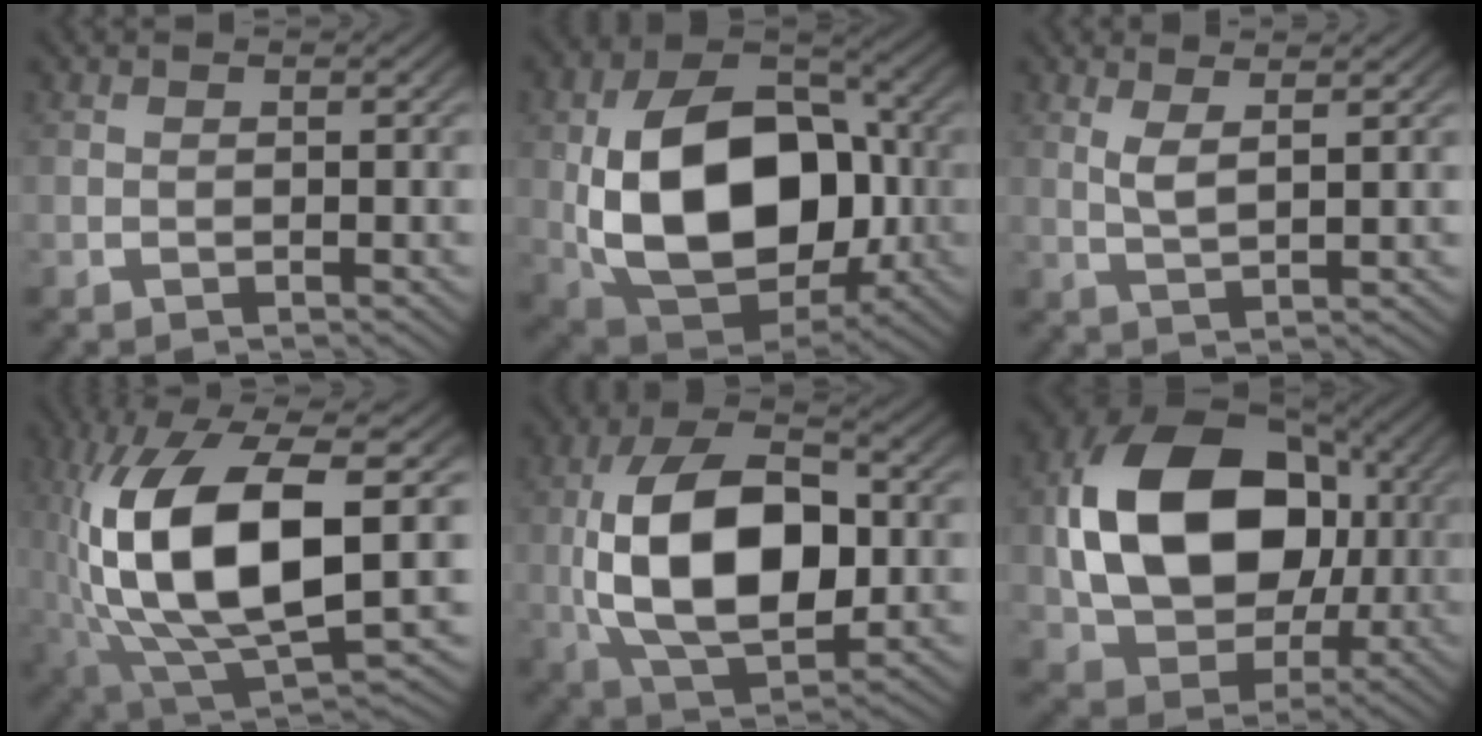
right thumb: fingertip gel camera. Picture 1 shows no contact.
{"total": 18.6, "force": [-1.0, 12.5, 13.8], "torque": [-0.287, -0.067, 0.012]}
{"total": 2.9, "force": [1.9, 0.6, 2.1], "torque": [-0.045, -0.005, 0.045]}
{"total": 17.6, "force": [-1.1, 9.7, 14.6], "torque": [-0.337, -0.059, 0.018]}
{"total": 16.1, "force": [-0.8, 10.3, 12.4], "torque": [-0.278, -0.059, 0.018]}
{"total": 17.7, "force": [1.7, 12.2, 12.8], "torque": [-0.263, -0.036, 0.039]}